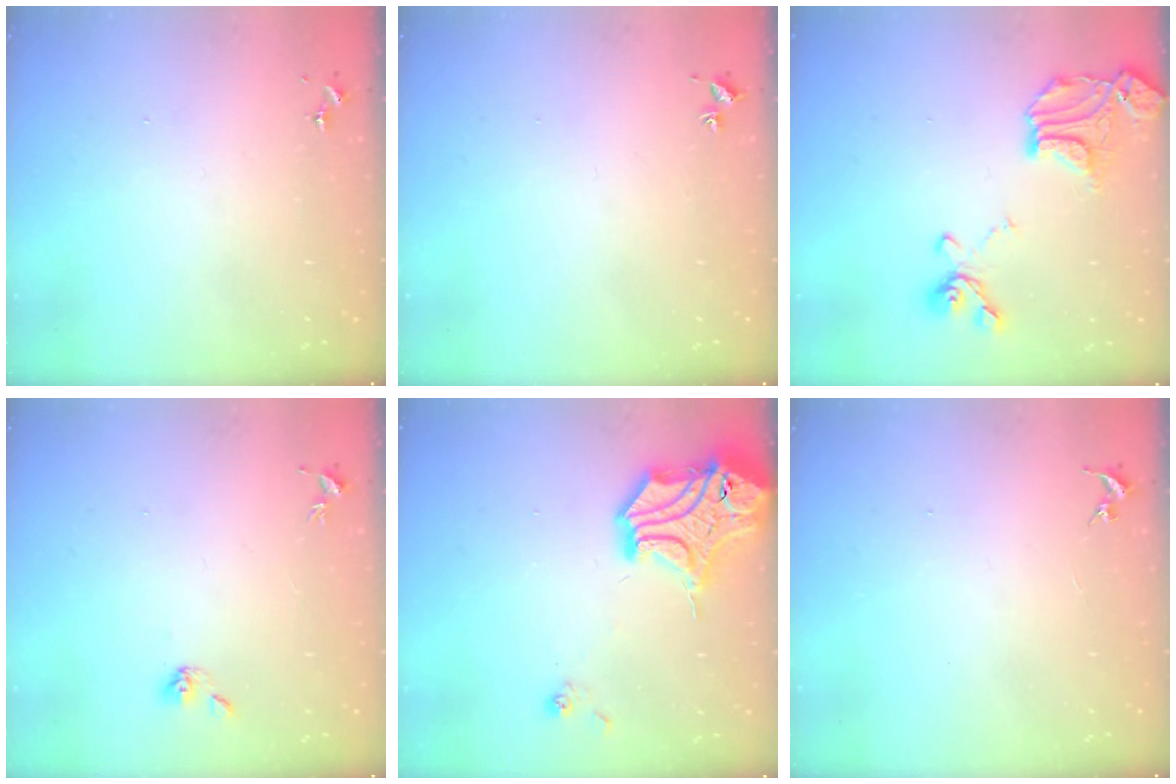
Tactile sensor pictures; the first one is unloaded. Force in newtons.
{"total": 1.7, "press": 1.7, "slide": 0.2}
{"total": 19.1, "press": 19.0, "slide": 2.1}
{"total": 5.2, "press": 4.8, "slide": 1.8}
{"total": 17.2, "press": 17.0, "slide": 2.6}
{"total": 0.0}